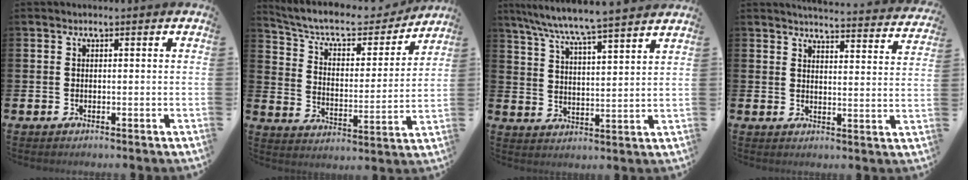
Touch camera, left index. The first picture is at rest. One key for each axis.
{"total": 8.2, "fx": 7.4, "fy": 2.5, "fz": 2.8, "tx": -0.083, "ty": -0.053, "tz": 0.123}
{"total": 7.2, "fx": 6.9, "fy": -0.6, "fz": 1.9, "tx": -0.065, "ty": -0.049, "tz": 0.118}
{"total": 4.4, "fx": 4.3, "fy": -0.1, "fz": 0.5, "tx": -0.010, "ty": -0.041, "tz": 0.072}